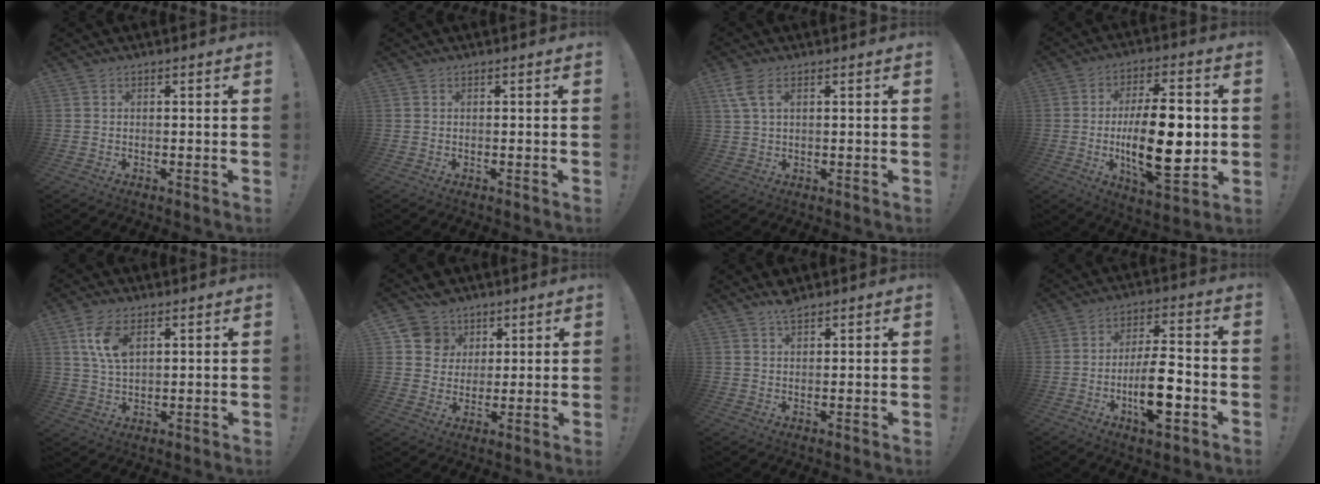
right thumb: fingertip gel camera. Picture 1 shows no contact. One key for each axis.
{"total": 0.0}
{"total": 5.6, "fx": 2.4, "fy": 2.9, "fz": 4.2, "tx": -0.093, "ty": 0.002, "tz": 0.046}
{"total": 21.0, "fx": -1.1, "fy": 8.7, "fz": 19.1, "tx": -0.333, "ty": -0.007, "tz": -0.020}
{"total": 8.8, "fx": 3.8, "fy": 4.6, "fz": 6.5, "tx": -0.124, "ty": -0.006, "tz": 0.070}
{"total": 8.8, "fx": 4.4, "fy": 7.5, "fz": 0.9, "tx": -0.010, "ty": -0.035, "tz": 0.092}
{"total": 3.2, "fx": 2.8, "fy": 1.1, "fz": 1.2, "tx": -0.019, "ty": -0.015, "tz": 0.050}
{"total": 13.5, "fx": -4.1, "fy": 4.4, "fz": 12.1, "tx": -0.213, "ty": 0.009, "tz": -0.072}